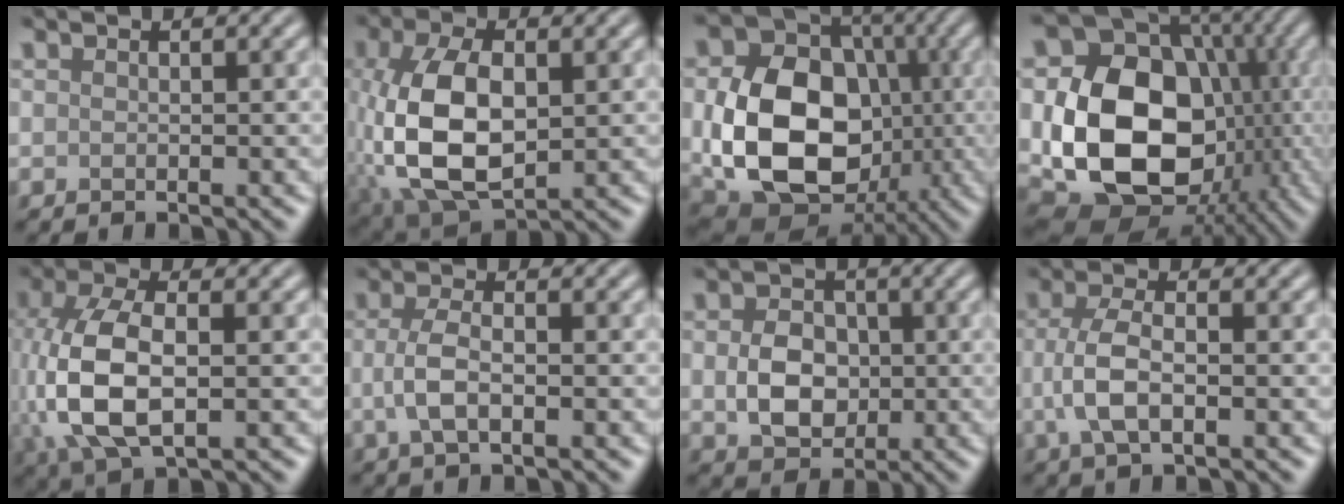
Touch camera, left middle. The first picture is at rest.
{"total": 10.6, "force": [-0.5, 6.2, 8.6], "torque": [-0.205, -0.008, 0.001]}
{"total": 12.7, "force": [-2.0, 9.4, 8.2], "torque": [-0.147, -0.010, -0.036]}
{"total": 16.3, "force": [-1.8, 12.8, 9.9], "torque": [-0.170, -0.026, -0.018]}
{"total": 9.0, "force": [-0.2, 4.9, 7.5], "torque": [-0.178, 0.003, -0.005]}
{"total": 3.0, "force": [-0.7, 1.2, 2.6], "torque": [-0.057, 0.004, -0.017]}
{"total": 4.4, "force": [-0.2, 3.4, 2.8], "torque": [-0.053, 0.001, -0.003]}
{"total": 4.0, "force": [-0.8, 1.8, 3.5], "torque": [-0.081, 0.005, -0.018]}